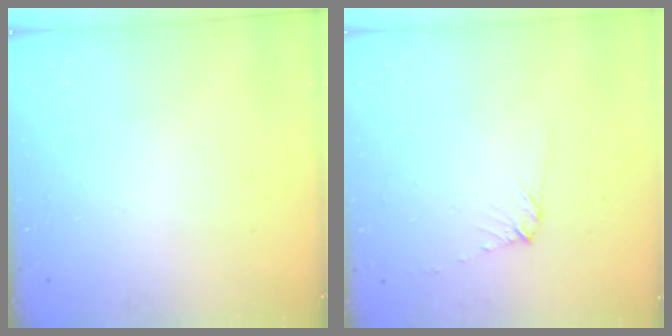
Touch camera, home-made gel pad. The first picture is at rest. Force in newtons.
{"total": 5.1, "press": 5.1, "slide": 0.8}